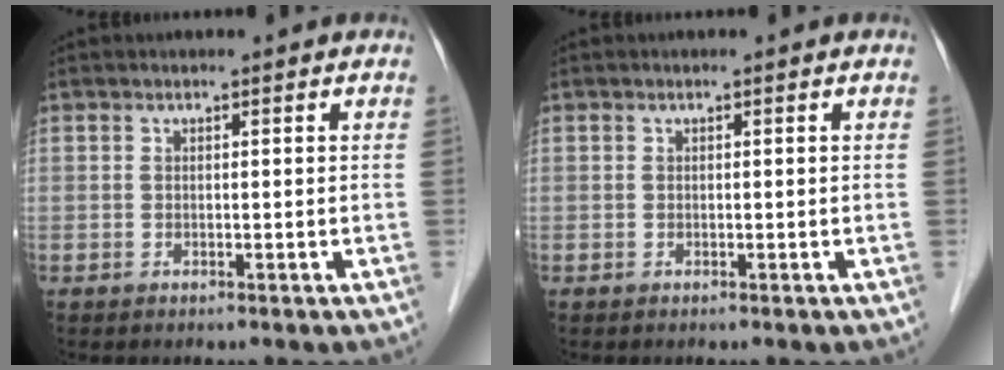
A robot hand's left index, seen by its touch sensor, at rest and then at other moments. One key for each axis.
{"total": 0.0}